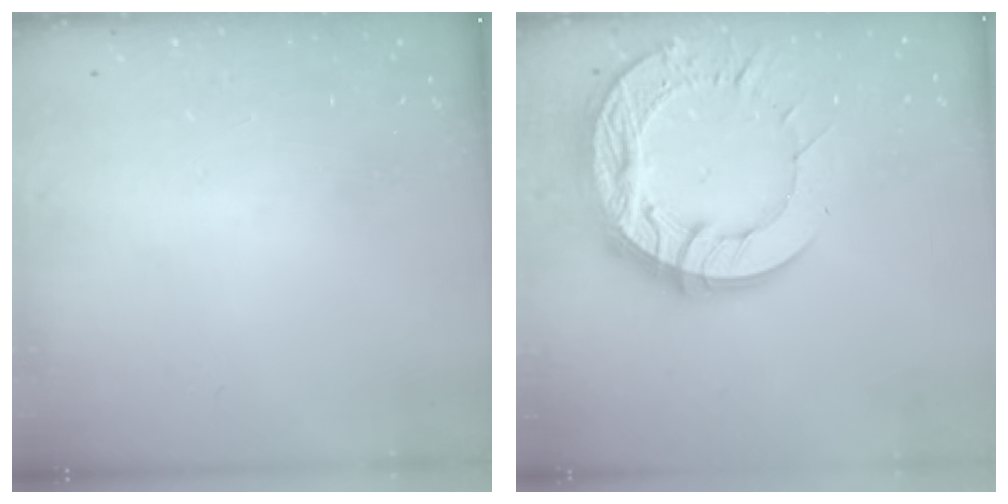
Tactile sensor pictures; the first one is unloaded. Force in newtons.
{"total": 20.5, "press": 20.4, "slide": 1.7}